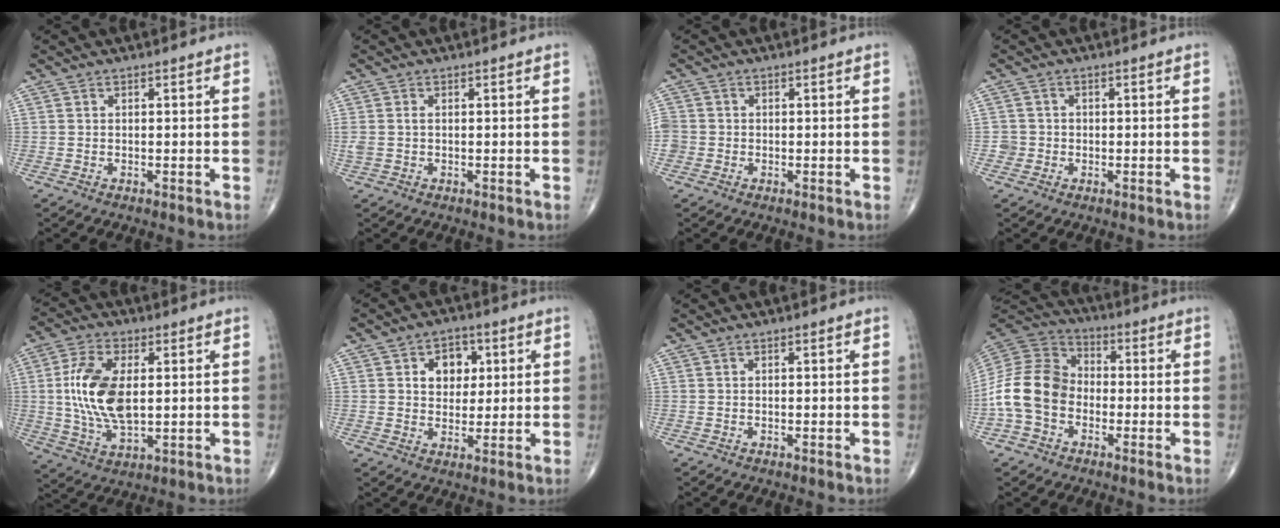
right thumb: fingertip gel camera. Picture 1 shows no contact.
{"total": 2.1, "force": [0.0, 1.4, 1.6], "torque": [-0.052, 0.006, 0.002]}
{"total": 3.1, "force": [-0.7, 2.9, 0.9], "torque": [-0.013, 0.008, -0.016]}
{"total": 2.1, "force": [-0.5, 2.1, -0.1], "torque": [0.017, 0.009, -0.013]}
{"total": 13.5, "force": [1.3, 6.9, 11.5], "torque": [-0.232, -0.005, 0.028]}
{"total": 7.3, "force": [2.0, 5.5, 4.2], "torque": [-0.025, -0.003, 0.028]}
{"total": 0.0}
{"total": 13.7, "force": [-3.1, 10.5, 8.2], "torque": [-0.153, 0.040, -0.071]}